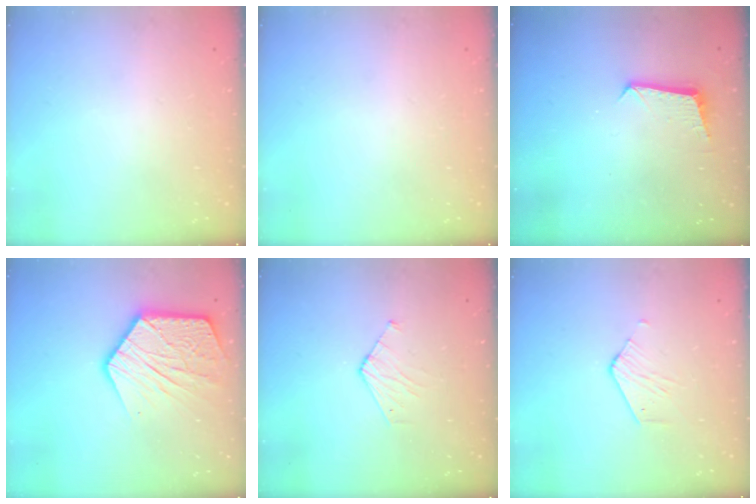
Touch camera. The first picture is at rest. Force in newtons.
{"total": 0.0}
{"total": 7.1, "press": 7.1, "slide": 0.5}
{"total": 16.3, "press": 16.2, "slide": 1.5}
{"total": 3.9, "press": 3.8, "slide": 0.3}
{"total": 2.6, "press": 2.6, "slide": 0.2}